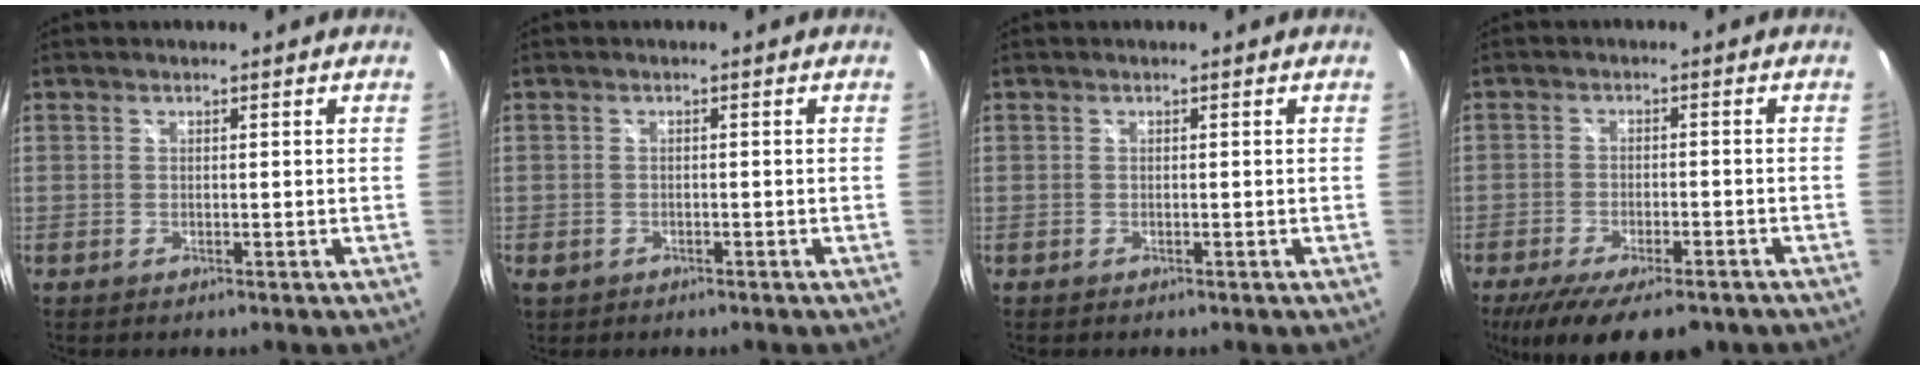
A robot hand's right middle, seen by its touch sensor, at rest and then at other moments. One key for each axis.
{"total": 2.4, "fx": -1.1, "fy": 1.8, "fz": 1.0, "tx": -0.024, "ty": -0.005, "tz": -0.017}
{"total": 0.0}
{"total": 13.0, "fx": -9.4, "fy": 4.3, "fz": 7.9, "tx": -0.164, "ty": -0.034, "tz": -0.148}